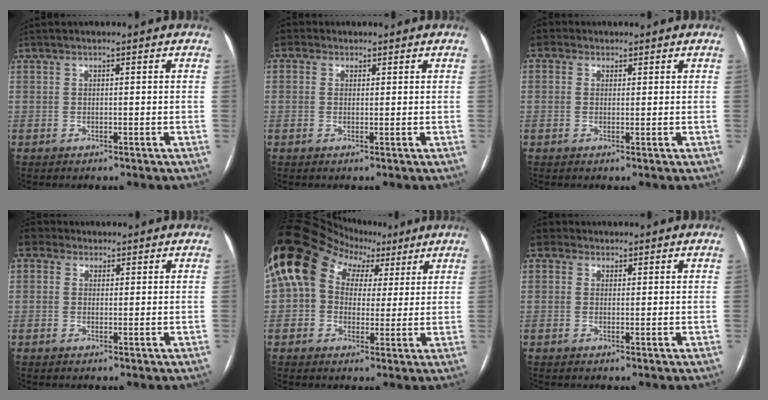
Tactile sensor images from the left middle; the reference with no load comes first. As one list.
[{"total": 1.5, "force": [-1.1, 1.1, -0.2], "torque": [-0.009, 0.022, -0.005]}, {"total": 1.5, "force": [-0.9, 1.3, 0.0], "torque": [-0.014, 0.024, 0.001]}, {"total": 1.9, "force": [-0.1, 1.9, 0.3], "torque": [-0.021, 0.031, 0.017]}, {"total": 14.2, "force": [4.4, 11.2, 7.6], "torque": [-0.161, 0.084, 0.085]}, {"total": 1.7, "force": [-0.6, 1.6, 0.2], "torque": [-0.018, 0.026, 0.007]}]